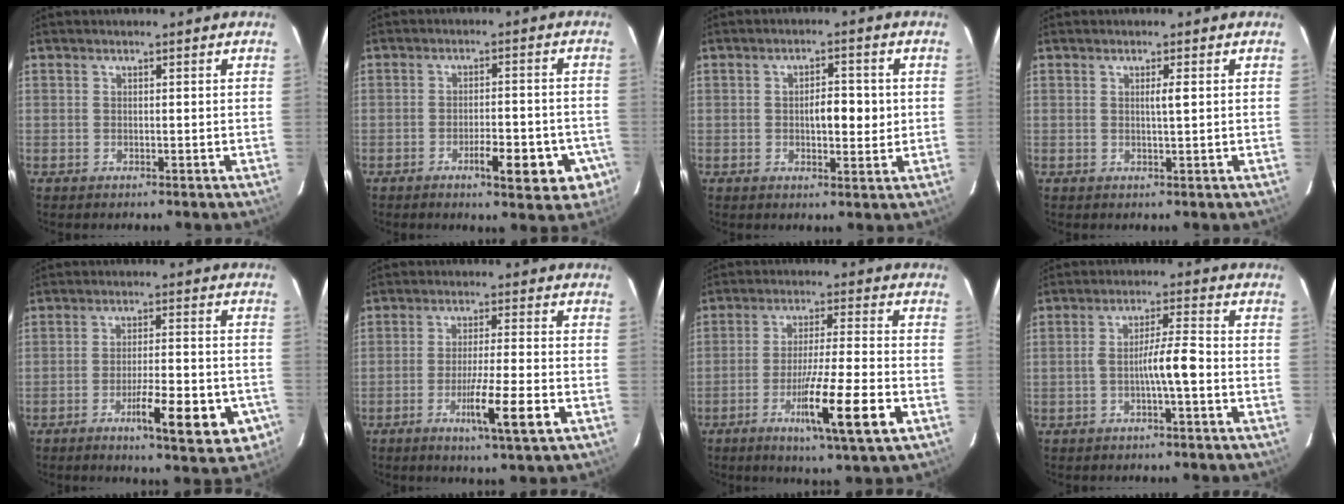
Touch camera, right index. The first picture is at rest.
{"total": 8.5, "force": [-4.2, 2.3, 7.0], "torque": [-0.079, 0.008, -0.049]}
{"total": 5.1, "force": [0.0, 1.9, 4.8], "torque": [-0.073, 0.004, 0.002]}
{"total": 1.5, "force": [0.3, -0.2, 1.5], "torque": [-0.026, 0.000, 0.004]}
{"total": 11.4, "force": [-5.4, 2.3, 9.8], "torque": [-0.123, 0.001, -0.068]}
{"total": 8.2, "force": [-3.3, -0.5, 7.5], "torque": [-0.125, -0.018, -0.056]}
{"total": 12.3, "force": [-5.0, -0.4, 11.2], "torque": [-0.194, -0.022, -0.083]}
{"total": 5.3, "force": [-1.6, 0.1, 5.1], "torque": [-0.089, 0.012, -0.026]}